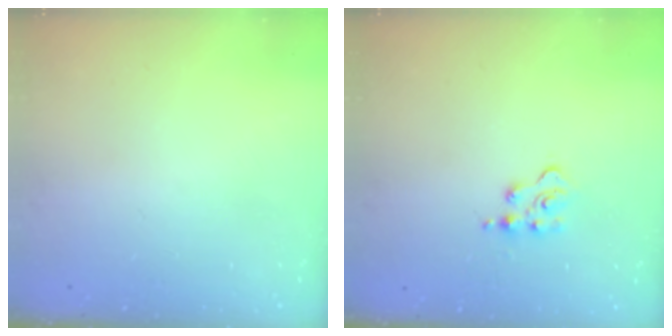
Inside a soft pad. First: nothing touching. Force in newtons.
{"total": 3.5, "press": 3.5, "slide": 0.4}